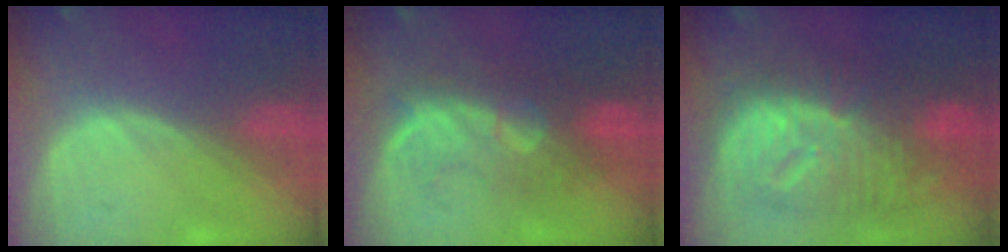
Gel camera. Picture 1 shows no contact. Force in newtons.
{"total": 8.4, "press": 8.0, "slide": 2.5}
{"total": 12.6, "press": 12.5, "slide": 1.2}